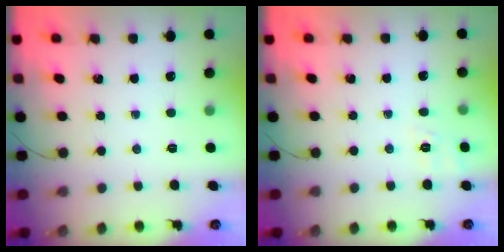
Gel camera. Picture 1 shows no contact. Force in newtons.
{"total": 2.3, "press": 1.3, "slide": 1.9}